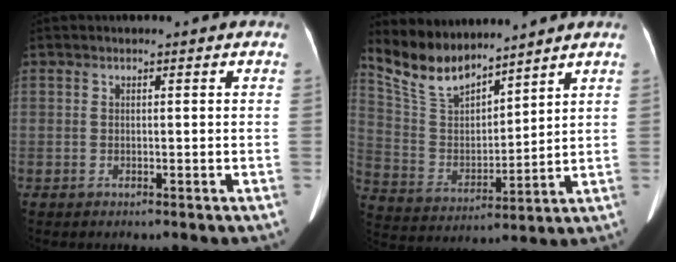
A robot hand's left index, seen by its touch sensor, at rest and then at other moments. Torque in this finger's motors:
{"motor_torque": [-0.09, -0.28, -0.15, -0.08]}